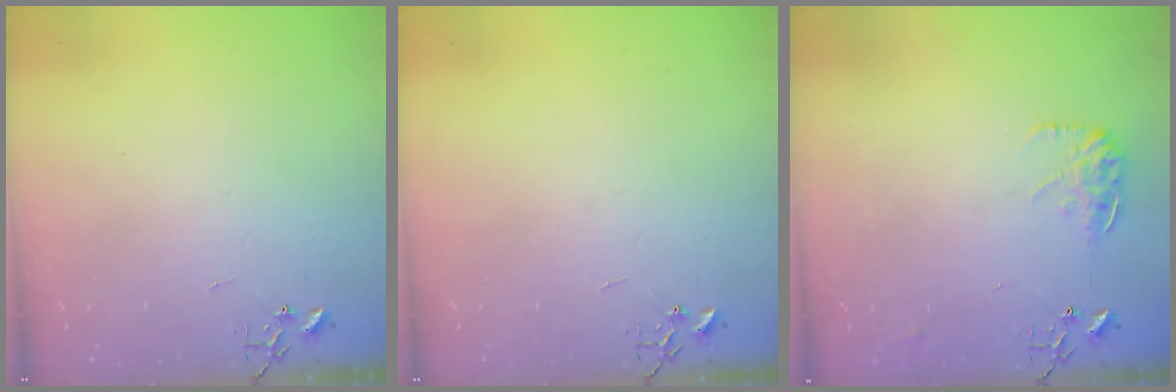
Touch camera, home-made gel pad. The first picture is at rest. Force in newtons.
{"total": 0.0}
{"total": 10.8, "press": 10.7, "slide": 0.6}